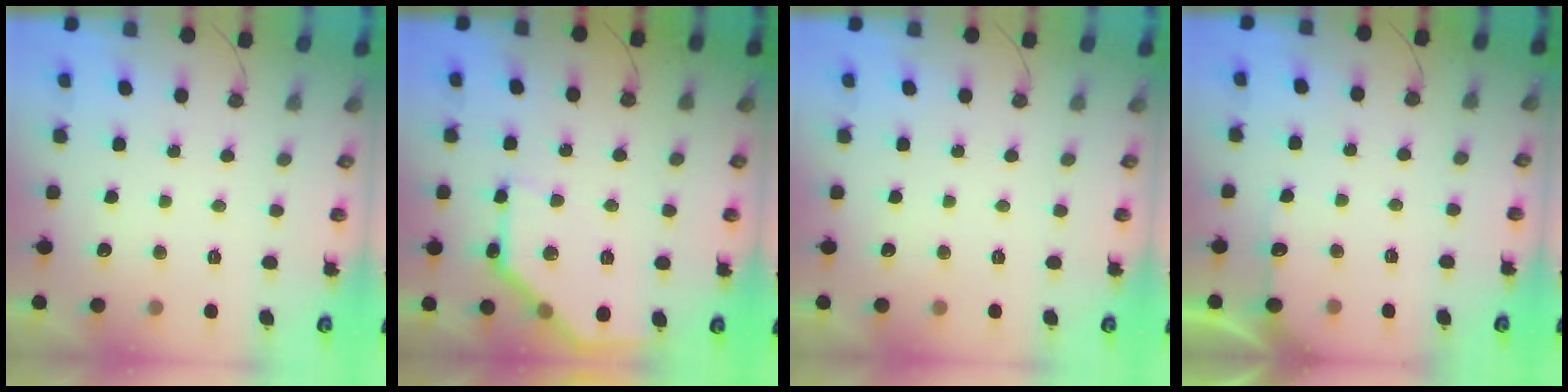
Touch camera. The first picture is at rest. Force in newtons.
{"total": 15.5, "press": 15.5, "slide": 0.2}
{"total": 0.0}
{"total": 4.2, "press": 4.2, "slide": 0.5}